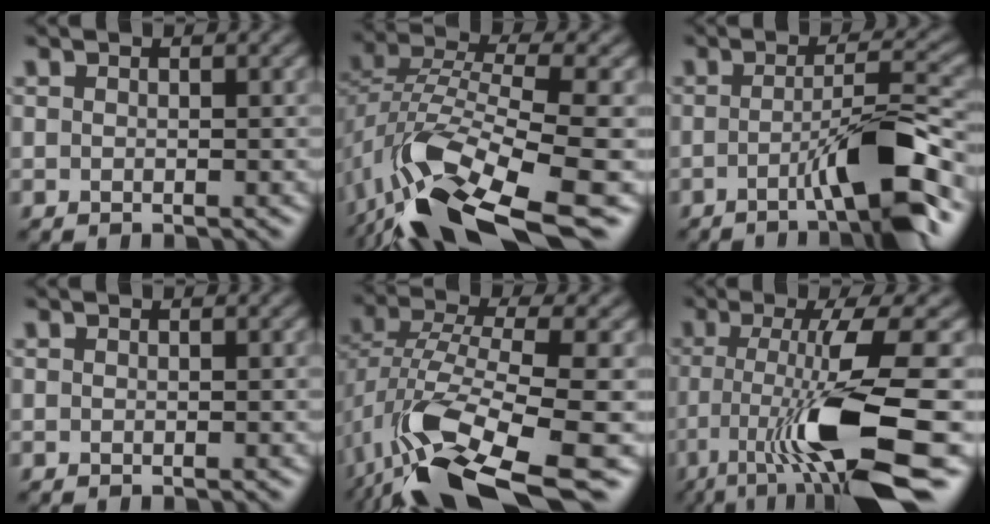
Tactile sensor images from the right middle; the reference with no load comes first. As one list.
[{"total": 12.4, "force": [-7.1, 4.3, 9.2], "torque": [-0.180, -0.002, -0.124]}, {"total": 7.2, "force": [-2.7, 0.9, 6.6], "torque": [-0.096, 0.012, -0.054]}, {"total": 0.0}, {"total": 11.9, "force": [-5.7, 4.2, 9.5], "torque": [-0.190, -0.009, -0.099]}, {"total": 11.4, "force": [-4.5, 2.3, 10.2], "torque": [-0.167, -0.007, -0.078]}]